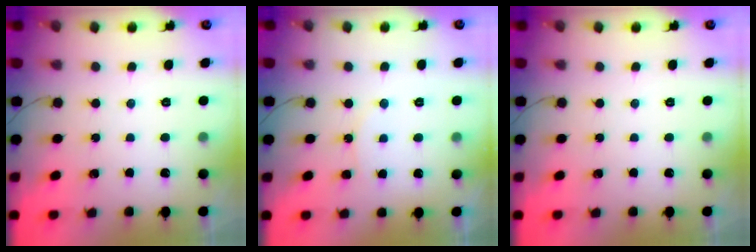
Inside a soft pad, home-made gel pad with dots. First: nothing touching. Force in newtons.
{"total": 6.4, "press": 5.9, "slide": 2.3}
{"total": 0.0}